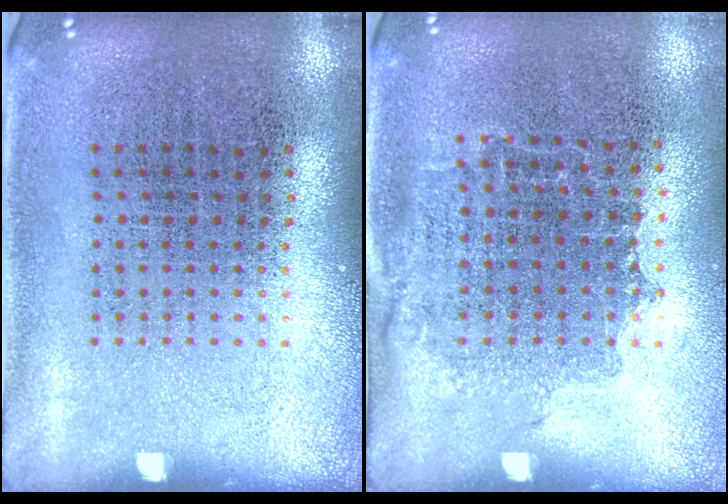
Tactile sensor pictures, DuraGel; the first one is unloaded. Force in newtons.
{"total": 1.1, "press": 0.9, "slide": 0.5}